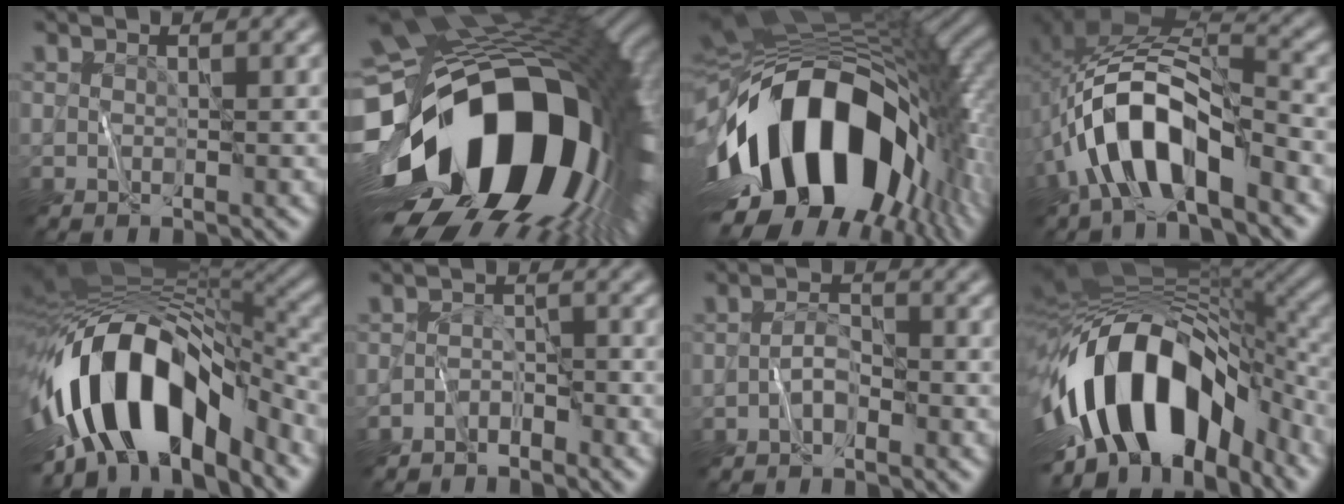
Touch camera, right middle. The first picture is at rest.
{"total": 20.5, "force": [-5.7, 11.8, 15.8], "torque": [-0.299, -0.051, -0.085]}
{"total": 18.1, "force": [-4.1, 10.9, 13.9], "torque": [-0.245, 0.001, -0.068]}
{"total": 10.0, "force": [-4.3, 4.4, 7.8], "torque": [-0.151, 0.011, -0.077]}
{"total": 14.4, "force": [-5.5, 7.3, 11.1], "torque": [-0.191, 0.008, -0.099]}
{"total": 2.0, "force": [-1.8, 0.8, 0.2], "torque": [0.002, 0.009, -0.038]}
{"total": 1.7, "force": [-0.9, 0.8, 1.2], "torque": [-0.024, 0.009, -0.020]}
{"total": 15.4, "force": [-4.8, 8.4, 12.0], "torque": [-0.195, 0.012, -0.083]}